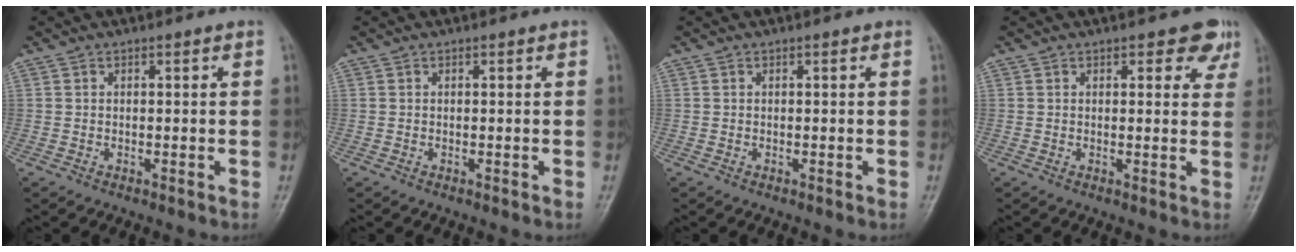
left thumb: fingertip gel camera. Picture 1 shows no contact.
{"total": 0.0}
{"total": 0.0}
{"total": 4.4, "force": [2.7, 2.5, 2.5], "torque": [0.007, -0.008, 0.025]}